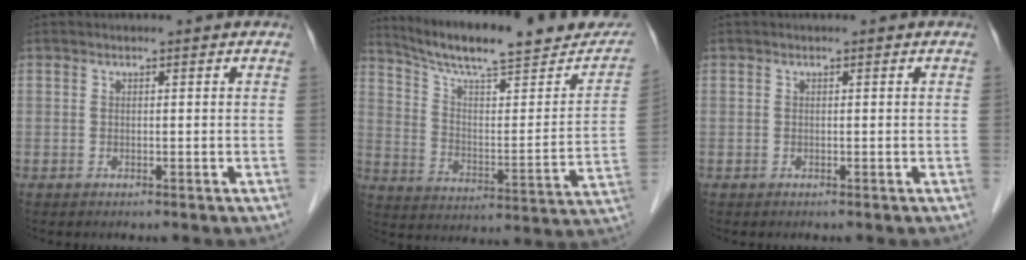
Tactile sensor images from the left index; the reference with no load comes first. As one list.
[{"total": 22.5, "force": [19.4, 3.6, 10.8], "torque": [-0.161, -0.015, 0.277]}, {"total": 0.0}]